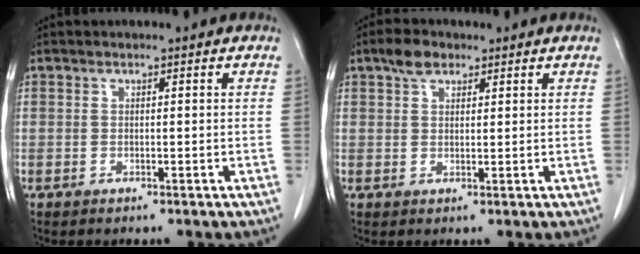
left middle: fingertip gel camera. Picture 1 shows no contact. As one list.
[{"total": 3.2, "force": [2.2, 1.7, 1.7], "torque": [-0.036, 0.008, 0.041]}]